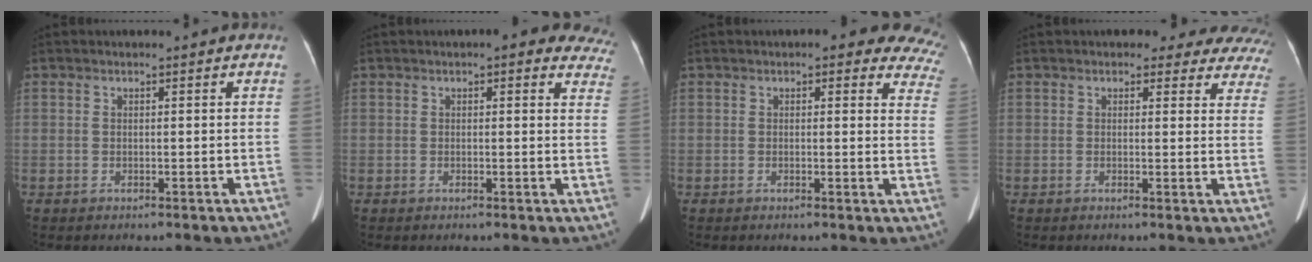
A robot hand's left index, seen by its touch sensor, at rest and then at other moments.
{"total": 9.6, "force": [7.7, 3.4, 4.5], "torque": [-0.018, 0.000, 0.057]}
{"total": 12.2, "force": [9.7, 4.6, 5.8], "torque": [-0.023, -0.004, 0.069]}
{"total": 13.9, "force": [12.8, 5.0, 2.2], "torque": [0.023, -0.037, 0.101]}